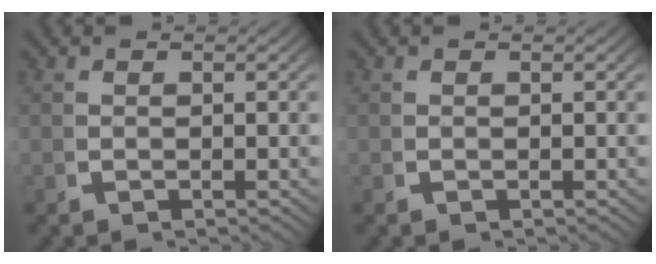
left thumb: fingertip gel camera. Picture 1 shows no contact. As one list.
[{"total": 0.0}]